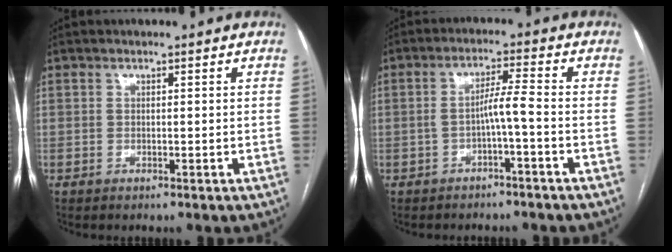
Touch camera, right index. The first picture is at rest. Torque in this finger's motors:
{"motor_torque": [0.51, 0.02, 0.28, 0.08]}